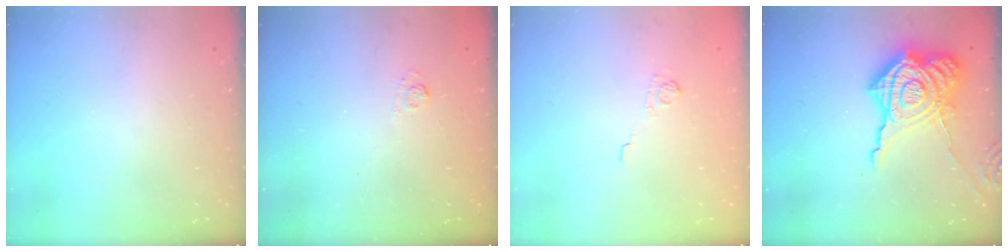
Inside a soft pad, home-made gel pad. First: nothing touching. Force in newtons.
{"total": 1.7, "press": 1.1, "slide": 1.3}
{"total": 3.8, "press": 3.5, "slide": 1.4}
{"total": 21.6, "press": 21.5, "slide": 1.9}